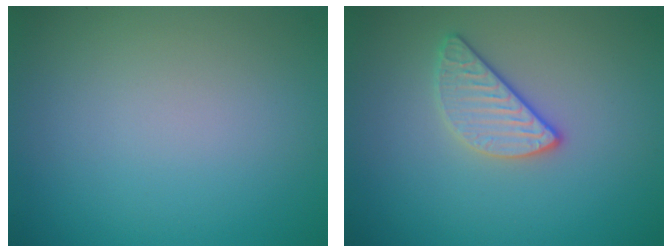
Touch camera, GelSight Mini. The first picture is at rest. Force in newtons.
{"total": 2.5, "press": 2.4, "slide": 0.8}